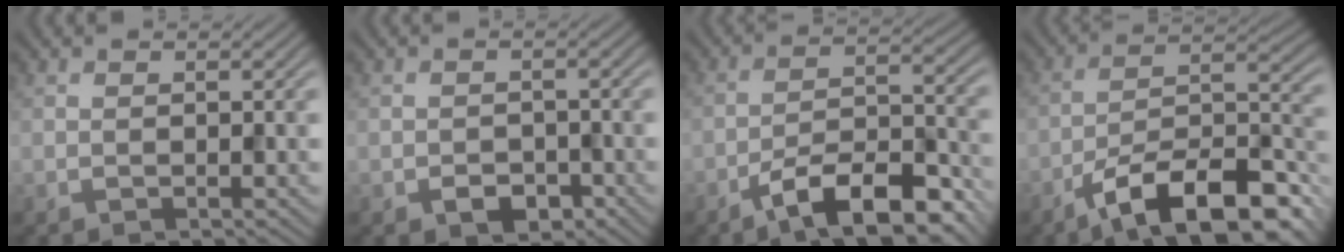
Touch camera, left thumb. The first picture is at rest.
{"total": 2.8, "force": [-1.5, 1.9, 1.4], "torque": [-0.022, -0.006, -0.025]}
{"total": 11.8, "force": [-8.0, 3.6, 7.9], "torque": [-0.124, 0.003, -0.142]}
{"total": 15.2, "force": [-10.4, 4.7, 10.0], "torque": [-0.166, -0.003, -0.182]}